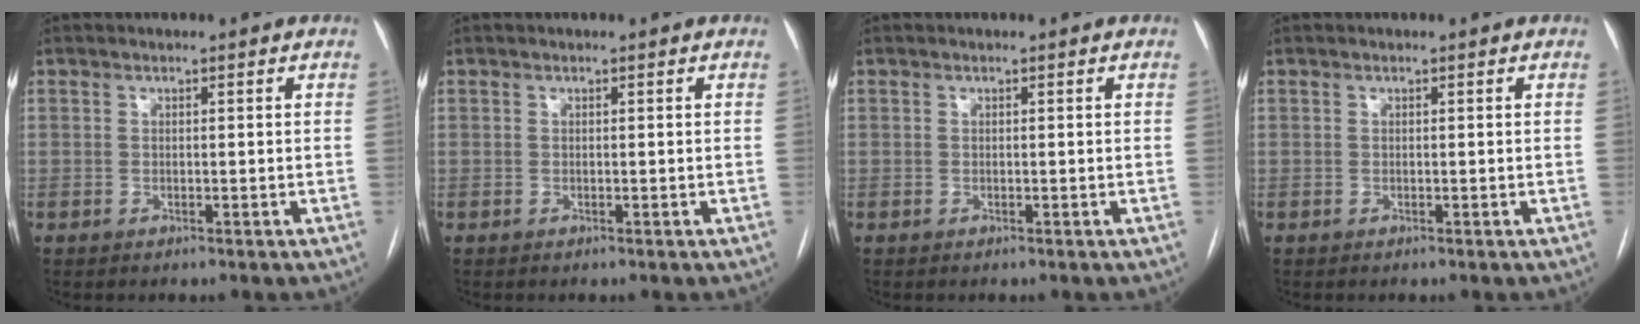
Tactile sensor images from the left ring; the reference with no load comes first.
{"total": 0.0}
{"total": 0.0}
{"total": 0.0}